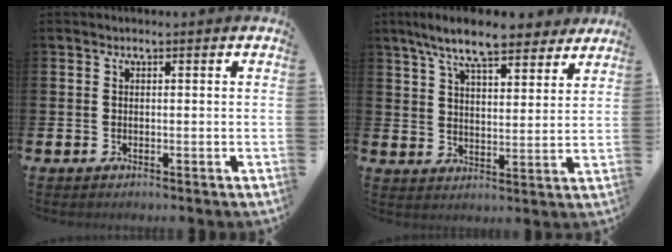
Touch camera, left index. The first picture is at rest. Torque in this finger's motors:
{"motor_torque": [1.03, -1.11, 1.05, 0.21]}